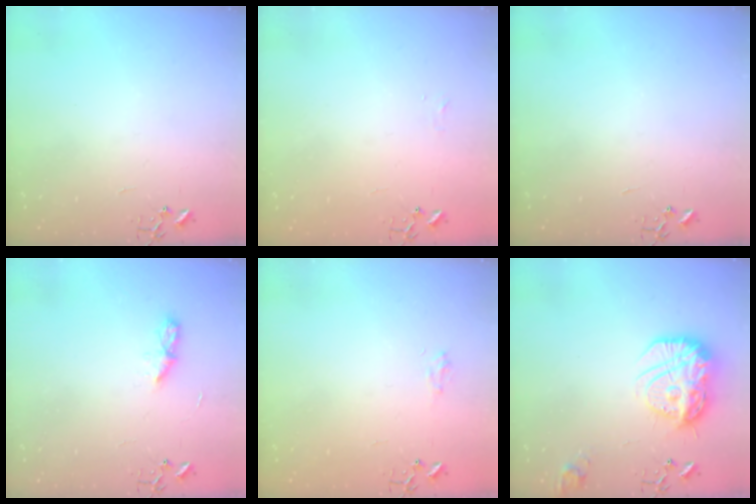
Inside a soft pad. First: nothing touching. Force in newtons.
{"total": 3.8, "press": 3.8, "slide": 0.6}
{"total": 0.0}
{"total": 5.1, "press": 5.0, "slide": 0.6}
{"total": 6.7, "press": 6.6, "slide": 0.7}
{"total": 19.1, "press": 19.1, "slide": 1.1}